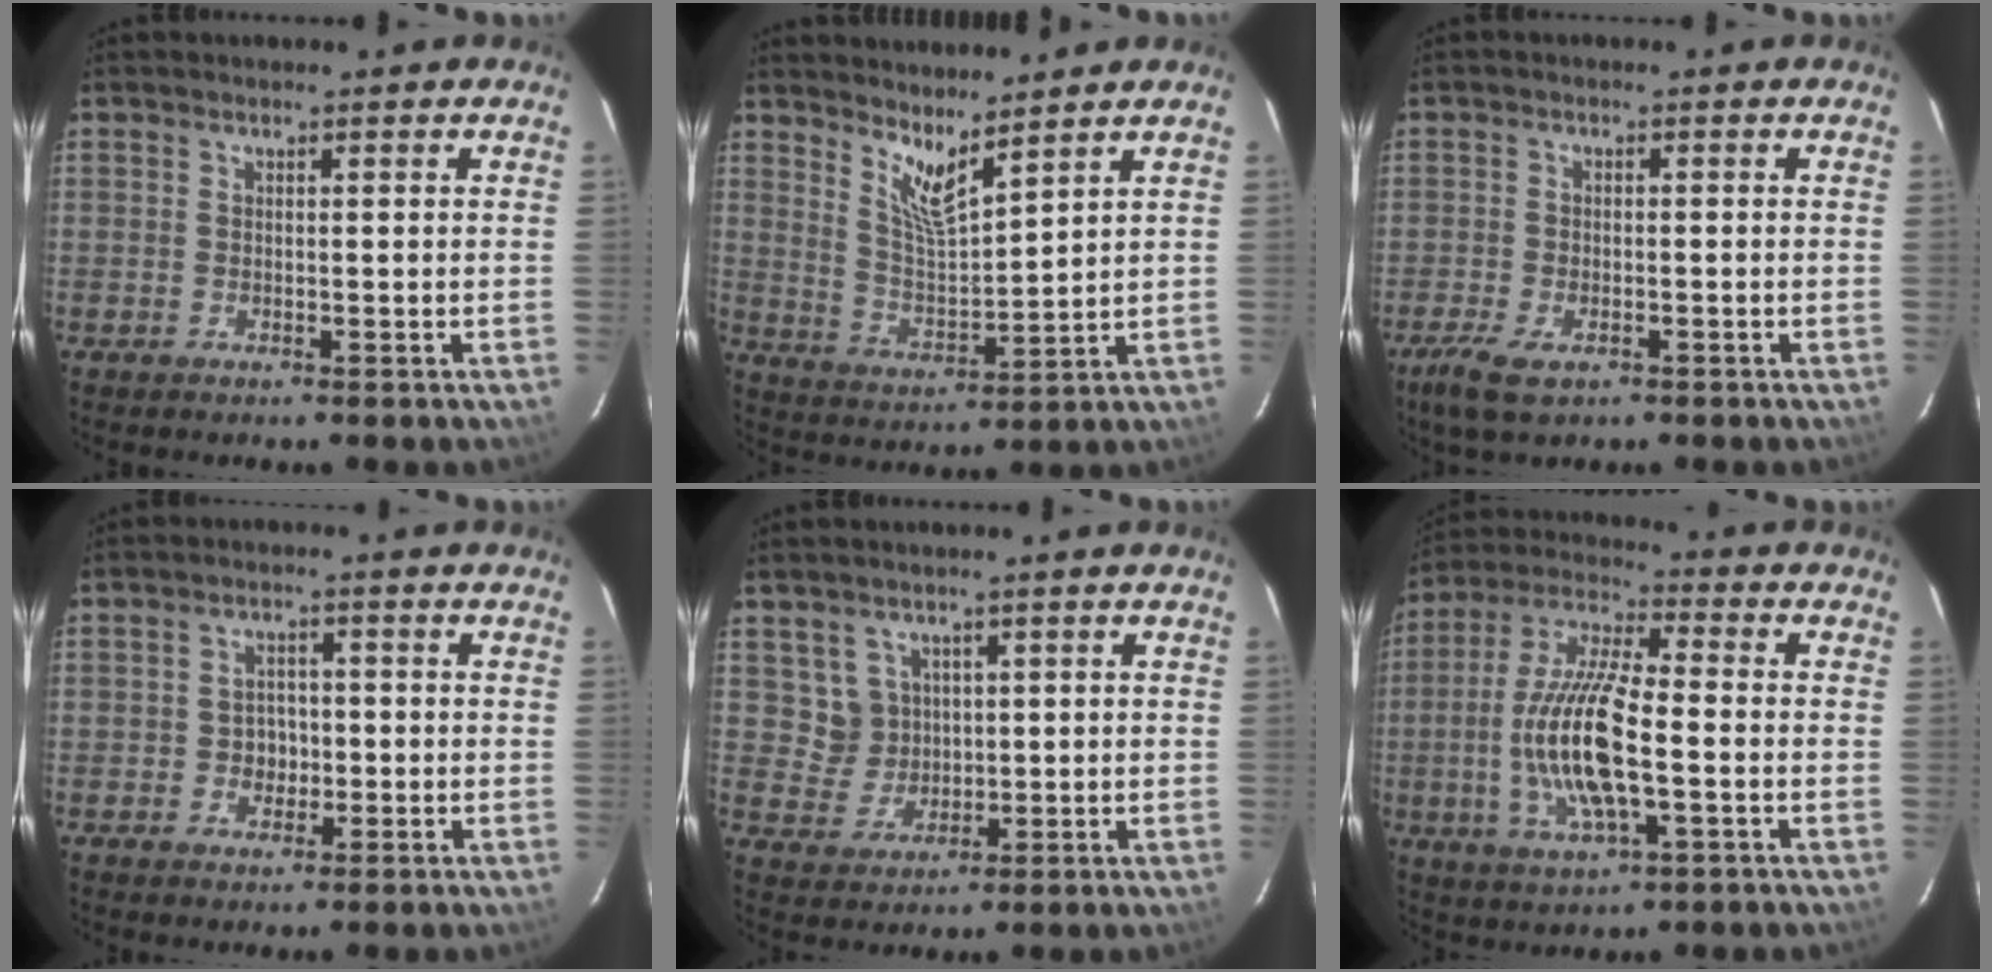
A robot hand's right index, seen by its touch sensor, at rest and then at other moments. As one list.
[{"total": 7.0, "force": [5.6, 0.8, 4.2], "torque": [-0.078, -0.015, 0.112]}, {"total": 6.5, "force": [-4.0, 2.7, 4.3], "torque": [-0.106, -0.021, -0.070]}, {"total": 3.2, "force": [-0.8, 2.8, 1.1], "torque": [-0.020, 0.010, -0.008]}, {"total": 3.8, "force": [1.4, 3.6, 0.3], "torque": [0.001, 0.013, 0.033]}, {"total": 15.8, "force": [-2.8, 4.8, 14.8], "torque": [-0.306, 0.000, -0.056]}]